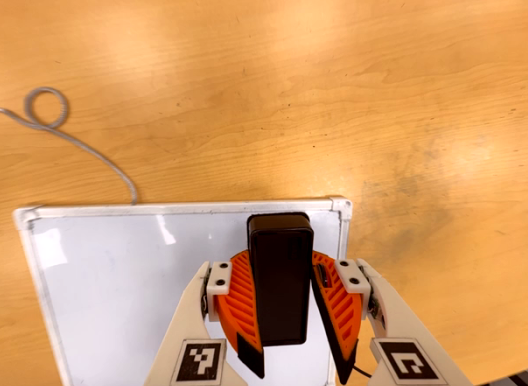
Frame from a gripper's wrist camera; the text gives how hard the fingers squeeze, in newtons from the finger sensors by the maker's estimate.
{"total": 10.3, "left": 11.3, "right": 9.2}